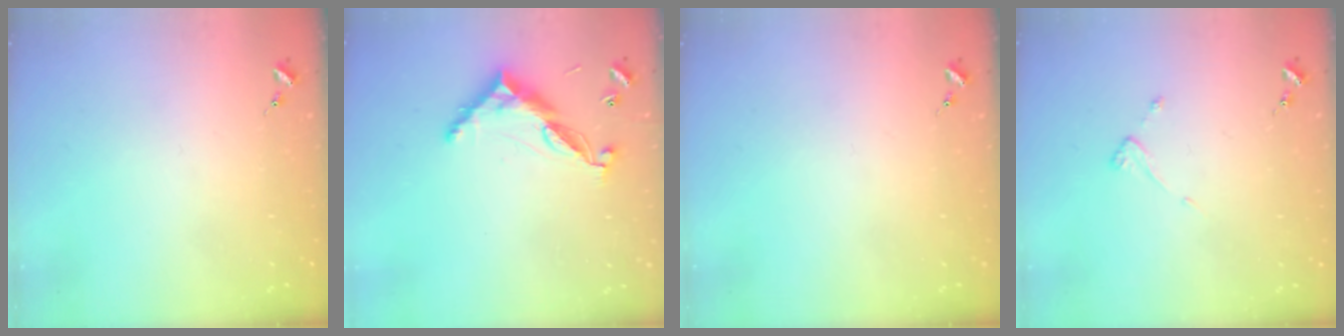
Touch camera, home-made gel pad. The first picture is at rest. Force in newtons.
{"total": 11.0, "press": 10.9, "slide": 0.8}
{"total": 0.0}
{"total": 3.5, "press": 3.5, "slide": 0.3}